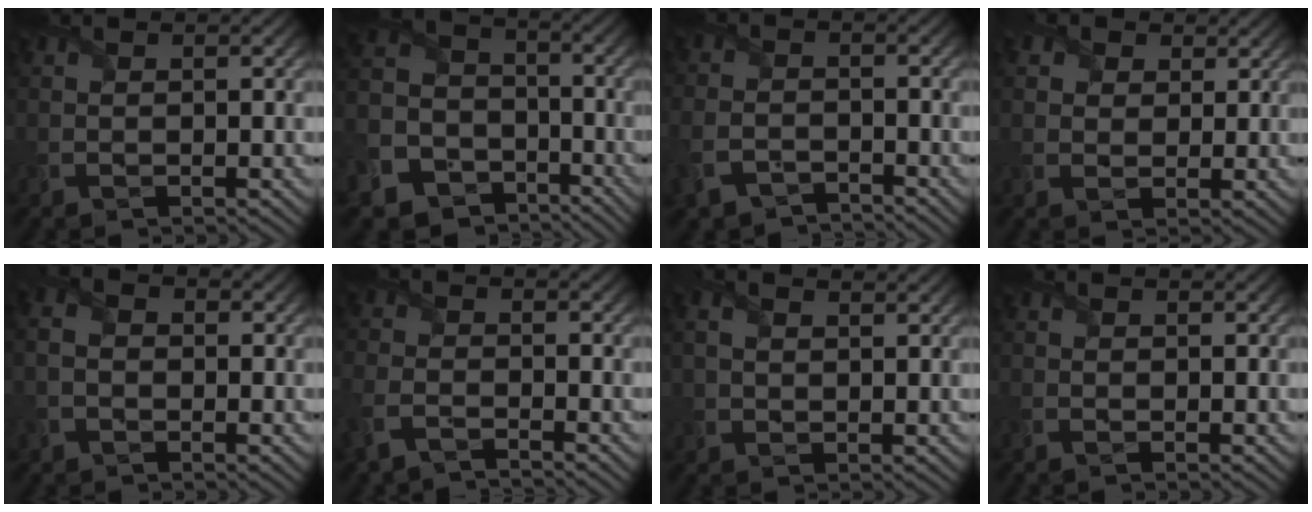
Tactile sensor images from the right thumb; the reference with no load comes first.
{"total": 14.0, "force": [-8.2, 10.3, 4.6], "torque": [-0.151, -0.050, -0.141]}
{"total": 4.9, "force": [-3.7, 2.6, 2.1], "torque": [-0.057, -0.012, -0.075]}
{"total": 4.7, "force": [2.7, 3.3, 1.8], "torque": [-0.072, -0.007, 0.045]}
{"total": 3.2, "force": [-0.8, 2.4, 1.9], "torque": [-0.044, 0.005, -0.017]}
{"total": 4.3, "force": [-3.6, 1.3, 2.0], "torque": [-0.052, -0.009, -0.086]}
{"total": 2.6, "force": [1.2, 1.4, 1.8], "torque": [-0.052, 0.005, 0.023]}
{"total": 0.8, "force": [-0.6, 0.2, 0.5], "torque": [-0.011, -0.004, -0.012]}